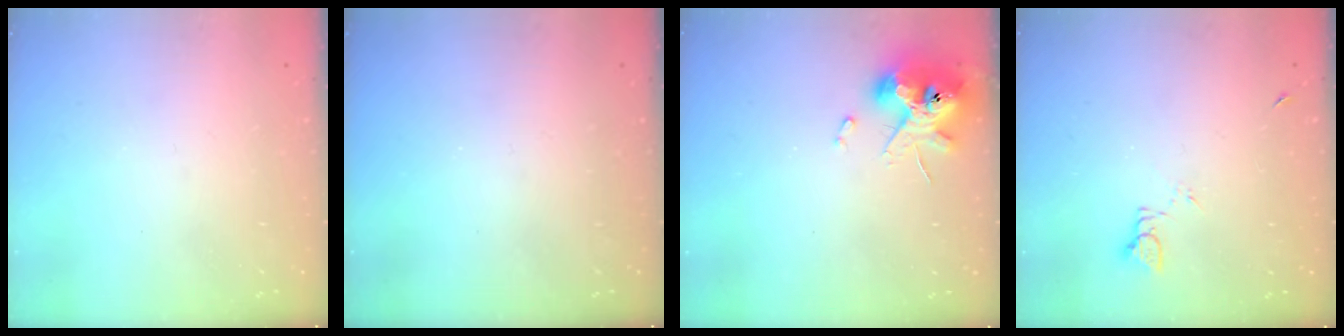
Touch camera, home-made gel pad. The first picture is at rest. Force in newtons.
{"total": 0.0}
{"total": 12.0, "press": 11.9, "slide": 1.8}
{"total": 2.4, "press": 2.4, "slide": 0.3}